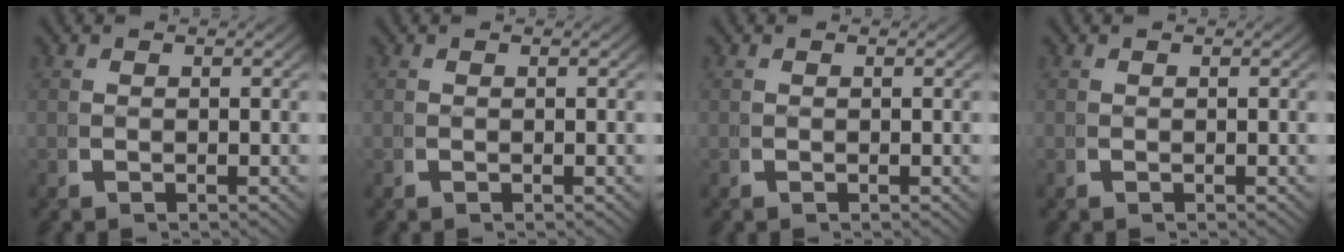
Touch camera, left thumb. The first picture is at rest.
{"total": 0.0}
{"total": 0.0}
{"total": 0.0}